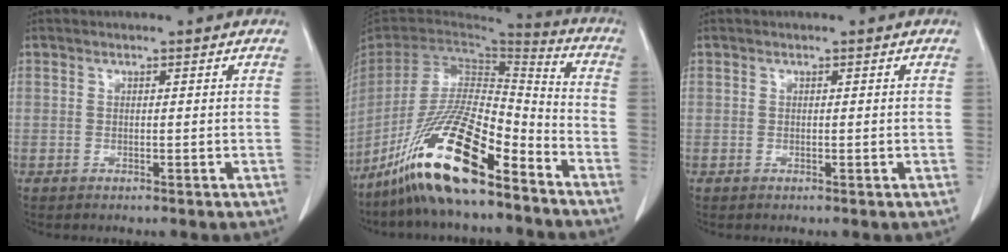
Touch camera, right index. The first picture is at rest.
{"total": 18.0, "force": [-12.4, 3.2, 12.7], "torque": [-0.260, -0.019, -0.231]}
{"total": 0.0}